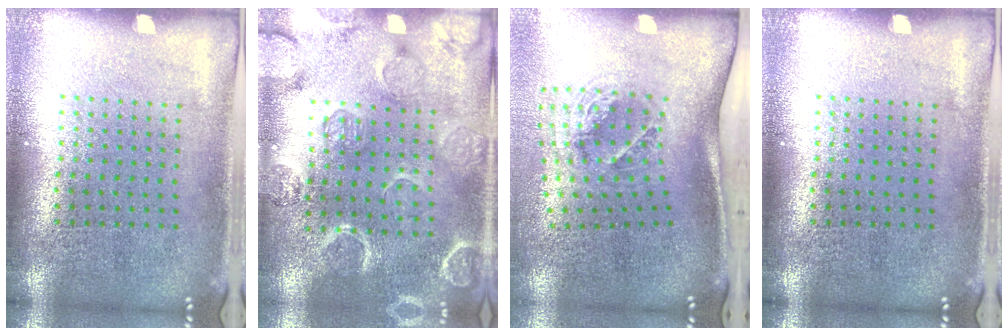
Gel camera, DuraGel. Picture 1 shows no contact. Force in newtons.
{"total": 2.3, "press": 2.3, "slide": 0.4}
{"total": 2.0, "press": 1.3, "slide": 1.6}
{"total": 0.0}